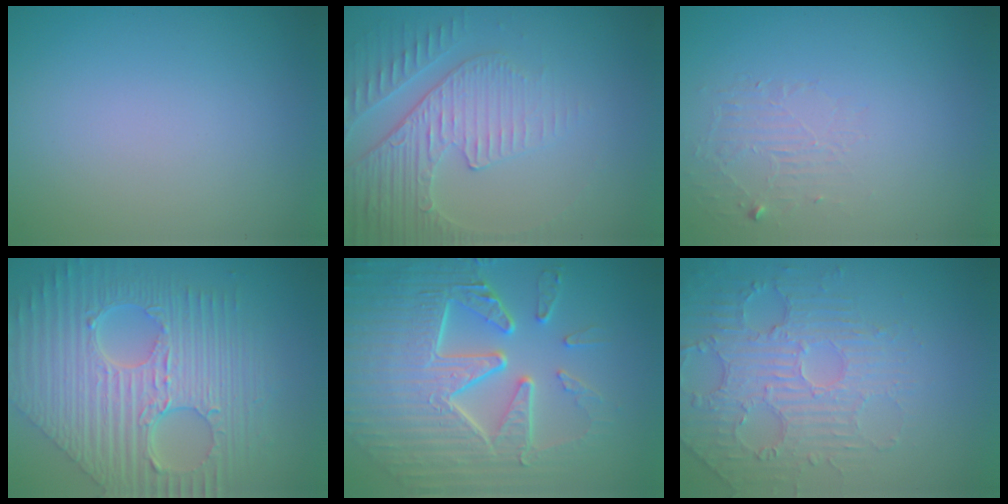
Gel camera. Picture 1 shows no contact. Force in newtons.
{"total": 4.0, "press": 3.9, "slide": 1.0}
{"total": 1.4, "press": 0.1, "slide": 1.4}
{"total": 10.1, "press": 7.1, "slide": 7.2}
{"total": 9.6, "press": 6.3, "slide": 7.2}
{"total": 4.9, "press": 3.7, "slide": 3.2}